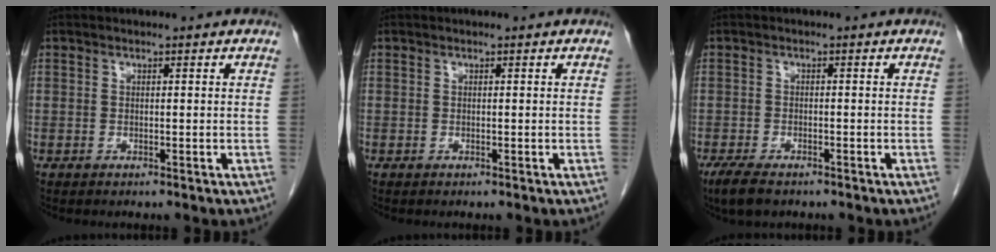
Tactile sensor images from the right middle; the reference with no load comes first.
{"total": 0.0}
{"total": 4.4, "force": [-3.2, 1.5, 2.6], "torque": [-0.055, -0.010, -0.052]}